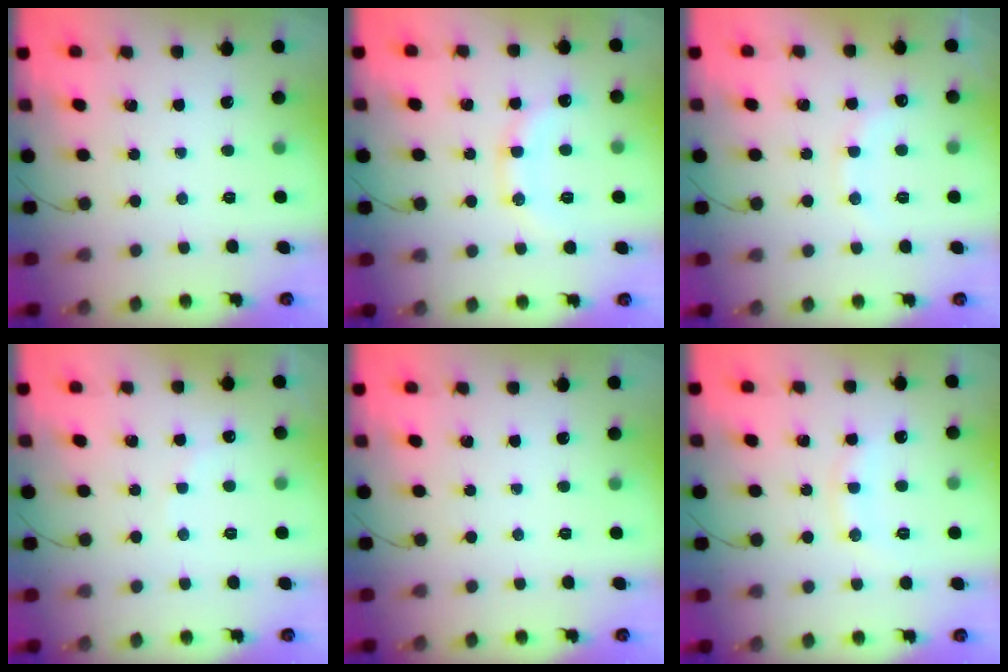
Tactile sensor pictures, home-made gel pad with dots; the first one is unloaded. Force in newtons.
{"total": 11.6, "press": 11.5, "slide": 1.1}
{"total": 9.8, "press": 9.7, "slide": 1.4}
{"total": 5.7, "press": 5.6, "slide": 0.9}
{"total": 0.0}
{"total": 8.4, "press": 8.4, "slide": 1.0}